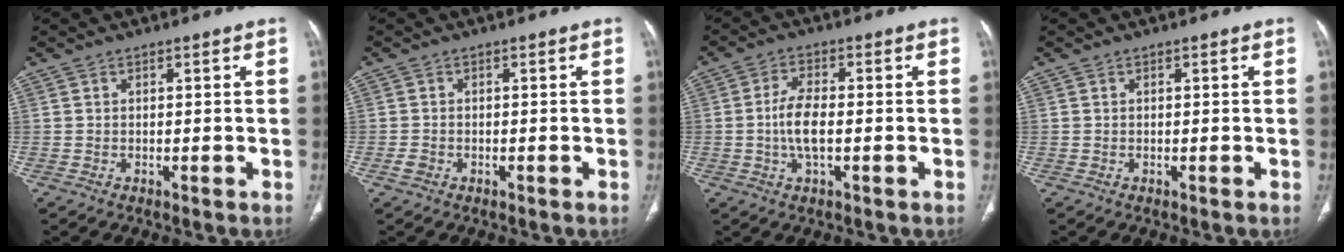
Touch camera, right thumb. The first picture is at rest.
{"total": 1.5, "force": [-0.7, 1.1, 0.7], "torque": [-0.017, 0.004, -0.012]}
{"total": 6.2, "force": [-0.8, 2.5, 5.6], "torque": [-0.120, 0.005, -0.018]}
{"total": 0.0}